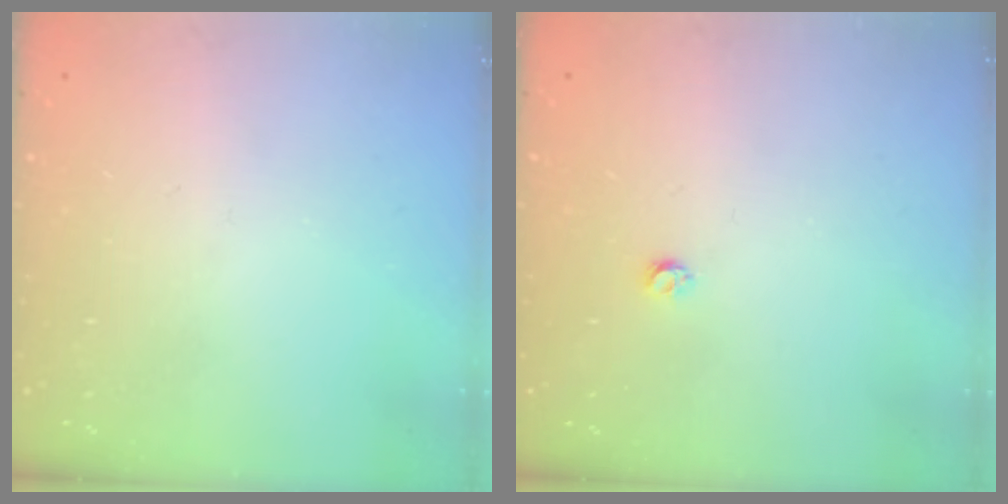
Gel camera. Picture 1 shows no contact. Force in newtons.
{"total": 2.9, "press": 2.8, "slide": 0.5}